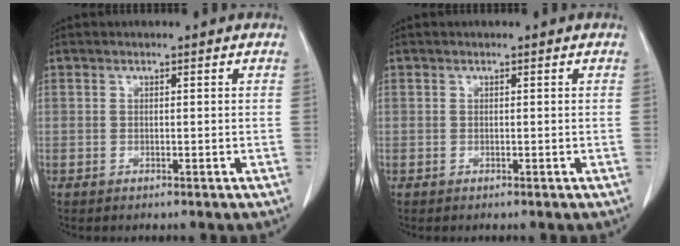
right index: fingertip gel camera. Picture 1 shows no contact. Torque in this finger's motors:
{"motor_torque": [0.00, 0.00, 0.00, 0.00]}